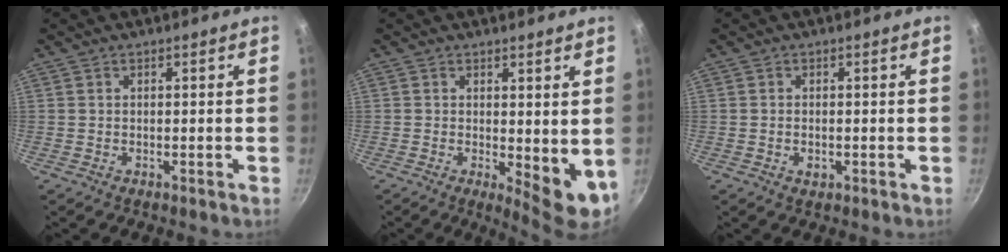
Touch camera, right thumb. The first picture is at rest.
{"total": 7.0, "force": [0.4, 2.9, 6.3], "torque": [-0.074, -0.012, 0.013]}
{"total": 1.7, "force": [-0.4, 1.1, 1.2], "torque": [-0.020, 0.000, -0.007]}